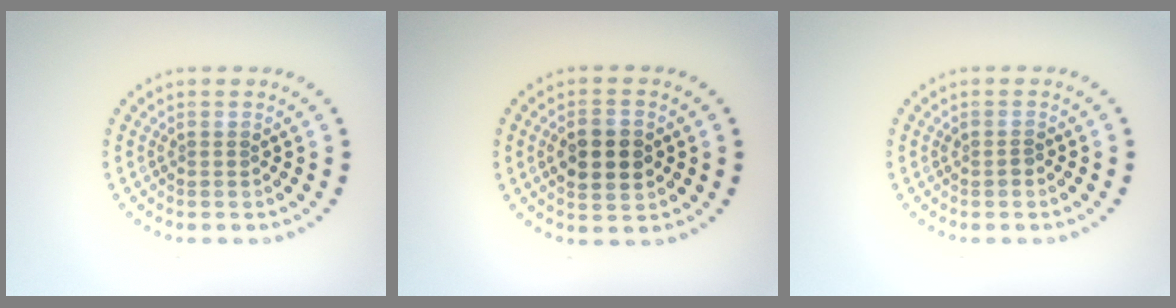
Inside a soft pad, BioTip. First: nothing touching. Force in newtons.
{"total": 4.4, "press": 4.4, "slide": 0.2}
{"total": 0.7, "press": 0.7, "slide": 0.1}